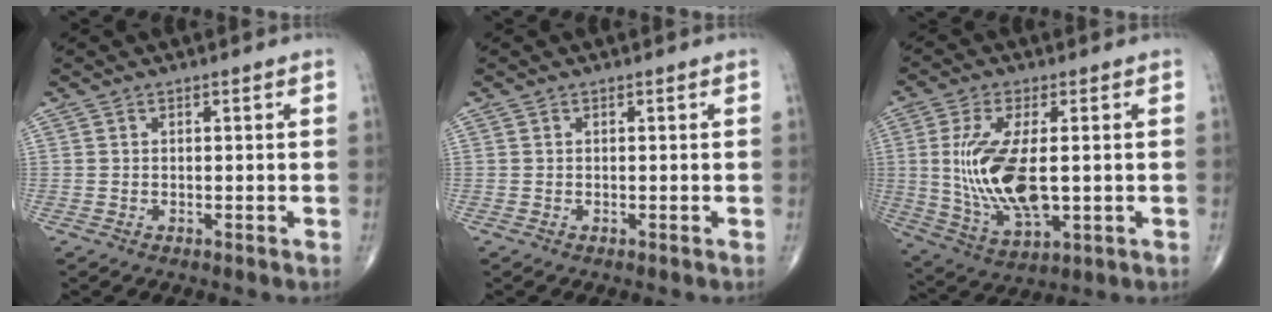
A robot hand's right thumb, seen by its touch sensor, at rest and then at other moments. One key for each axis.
{"total": 0.0}
{"total": 14.9, "fx": 0.1, "fy": 6.5, "fz": 13.4, "tx": -0.277, "ty": -0.017, "tz": 0.015}